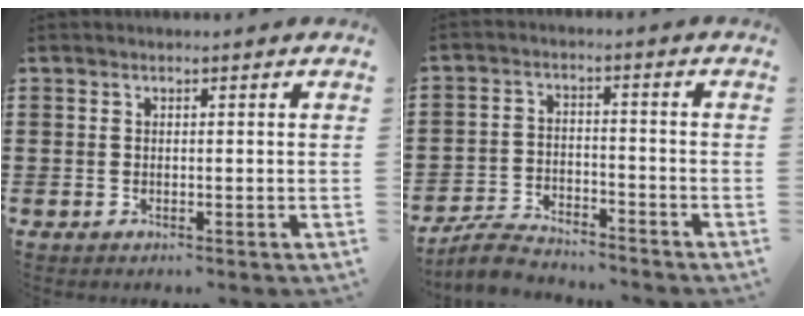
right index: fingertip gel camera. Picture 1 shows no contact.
{"total": 4.8, "force": [-4.7, 0.7, 0.9], "torque": [-0.032, 0.002, -0.097]}